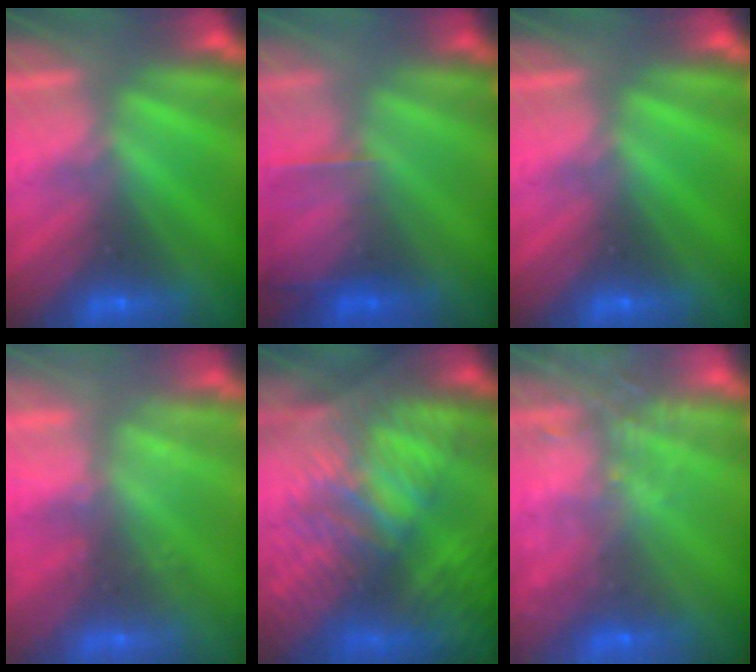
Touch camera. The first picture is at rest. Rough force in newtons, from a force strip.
{"total": 2.2}
{"total": 0.0}
{"total": 2.3}
{"total": 6.5}
{"total": 9.1}